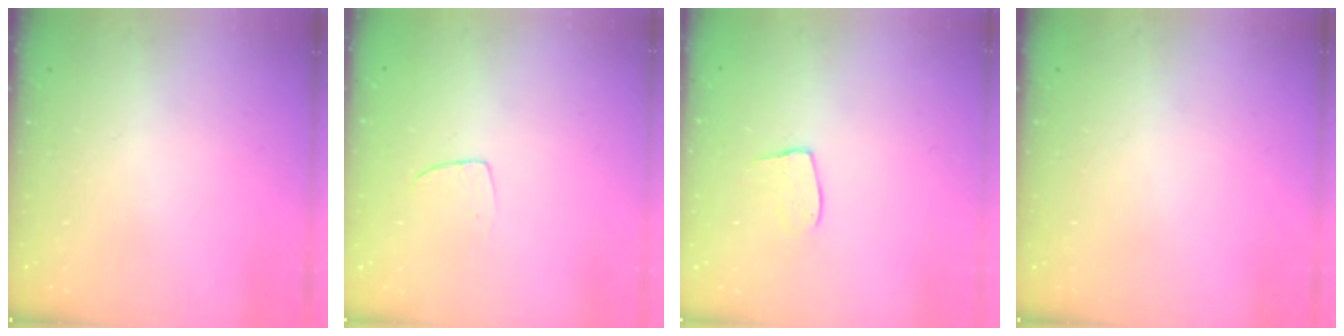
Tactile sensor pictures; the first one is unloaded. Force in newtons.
{"total": 3.1, "press": 3.1, "slide": 0.2}
{"total": 7.5, "press": 7.5, "slide": 0.4}
{"total": 0.0}